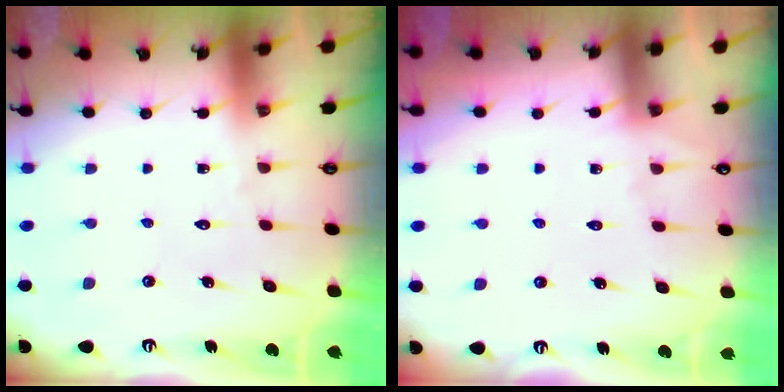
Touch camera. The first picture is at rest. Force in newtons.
{"total": 4.2, "press": 4.2, "slide": 0.6}